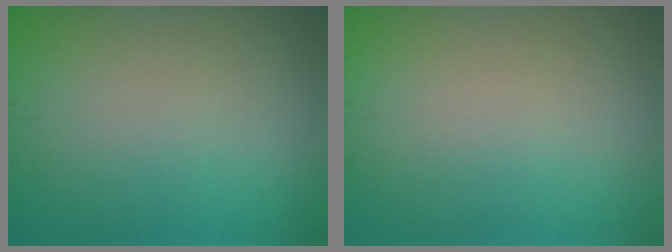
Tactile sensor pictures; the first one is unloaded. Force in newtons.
{"total": 0.0}